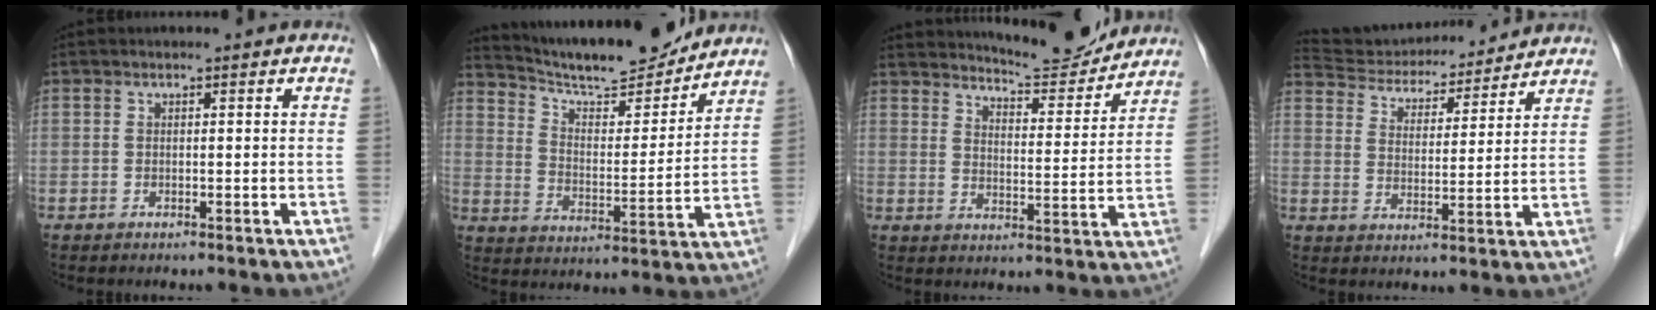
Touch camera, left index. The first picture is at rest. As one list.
[{"total": 16.1, "force": [15.0, 2.0, 5.6], "torque": [-0.096, -0.008, 0.236]}, {"total": 11.0, "force": [10.7, 1.1, 2.4], "torque": [-0.039, -0.009, 0.150]}, {"total": 16.2, "force": [15.4, 3.3, 3.9], "torque": [-0.064, 0.020, 0.236]}]